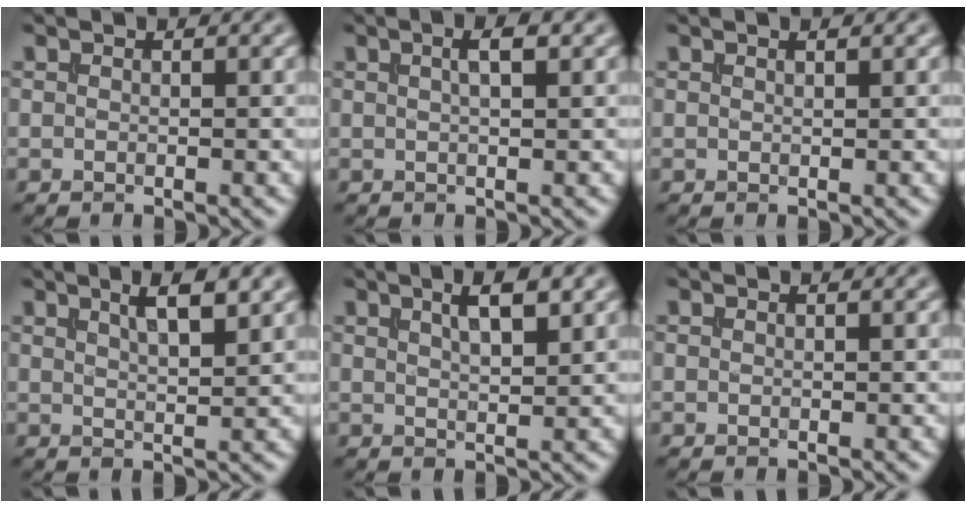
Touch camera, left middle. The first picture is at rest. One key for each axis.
{"total": 2.1, "fx": 0.8, "fy": 0.5, "fz": 1.9, "tx": -0.025, "ty": 0.006, "tz": 0.009}
{"total": 0.7, "fx": 0.5, "fy": 0.2, "fz": 0.4, "tx": -0.004, "ty": 0.002, "tz": 0.005}
{"total": 3.9, "fx": 2.2, "fy": 1.0, "fz": 3.0, "tx": -0.038, "ty": 0.009, "tz": 0.029}
{"total": 3.5, "fx": 1.8, "fy": 1.0, "fz": 2.9, "tx": -0.043, "ty": 0.006, "tz": 0.029}
{"total": 0.0}